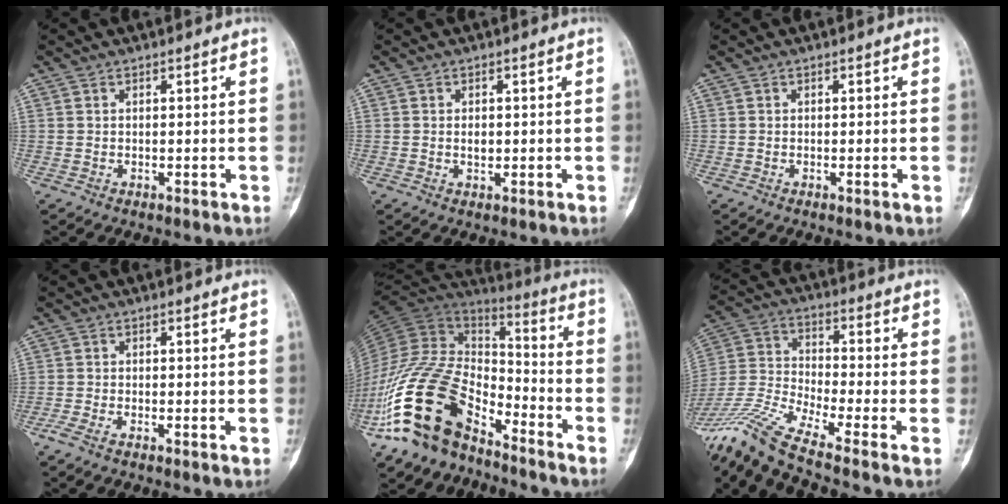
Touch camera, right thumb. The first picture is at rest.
{"total": 1.7, "force": [0.0, 1.2, 1.2], "torque": [-0.016, 0.001, 0.001]}
{"total": 1.0, "force": [-0.2, 0.0, 1.0], "torque": [-0.015, -0.002, -0.003]}
{"total": 2.4, "force": [-1.3, 0.3, 2.0], "torque": [-0.048, -0.004, -0.033]}
{"total": 22.6, "force": [-13.8, 11.1, 14.0], "torque": [-0.262, 0.075, -0.262]}
{"total": 18.4, "force": [-13.3, 0.7, 12.7], "torque": [-0.304, 0.017, -0.258]}